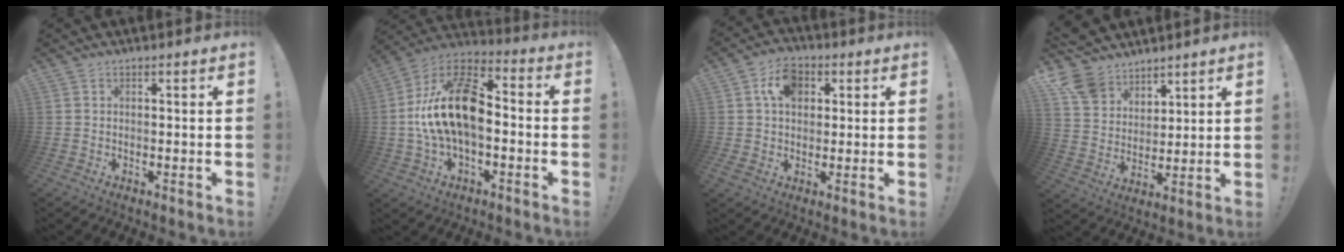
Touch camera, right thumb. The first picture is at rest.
{"total": 19.3, "force": [-0.7, 11.0, 15.9], "torque": [-0.284, 0.021, -0.008]}
{"total": 10.1, "force": [3.2, 7.4, 6.1], "torque": [-0.095, 0.007, 0.061]}
{"total": 12.1, "force": [9.4, 7.1, 3.0], "torque": [-0.061, -0.061, 0.186]}